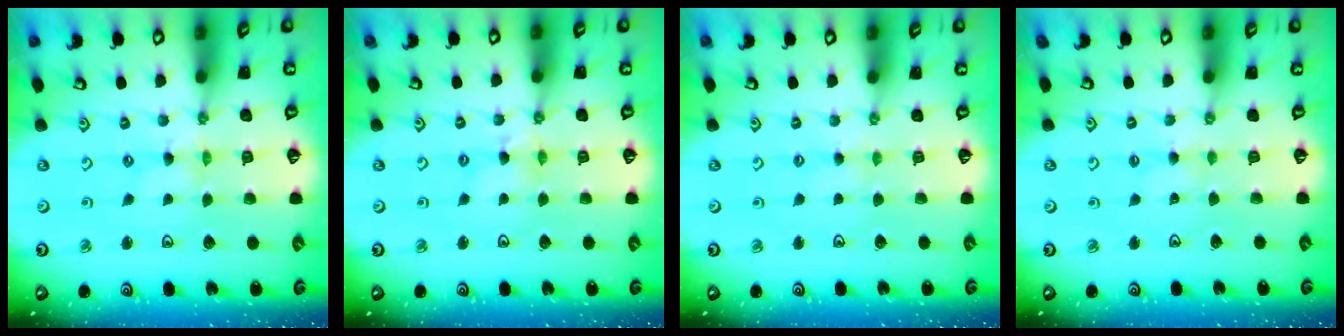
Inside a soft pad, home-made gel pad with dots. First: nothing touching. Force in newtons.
{"total": 3.5, "press": 3.5, "slide": 0.3}
{"total": 2.5, "press": 2.5, "slide": 0.3}
{"total": 1.5, "press": 1.5, "slide": 0.3}